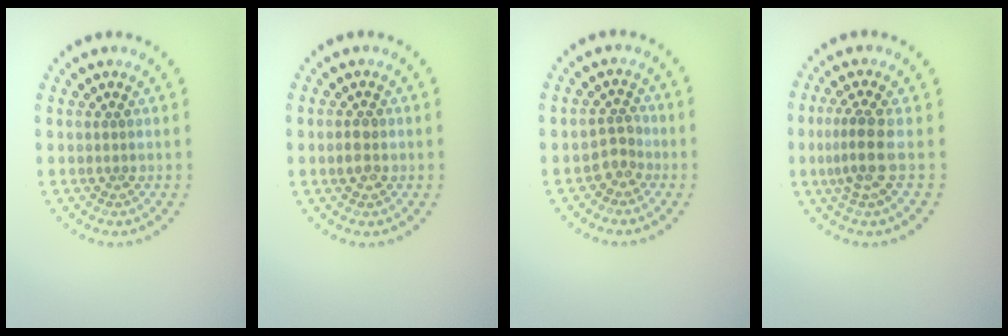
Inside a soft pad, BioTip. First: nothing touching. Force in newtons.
{"total": 1.5, "press": 1.5, "slide": 0.4}
{"total": 1.9, "press": 1.4, "slide": 1.3}
{"total": 2.8, "press": 2.1, "slide": 1.8}